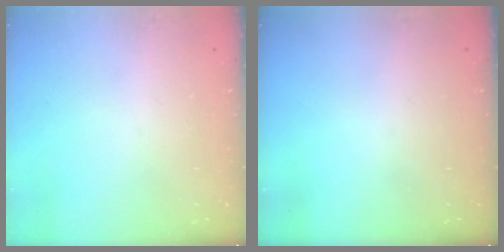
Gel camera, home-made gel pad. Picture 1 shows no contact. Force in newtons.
{"total": 0.0}